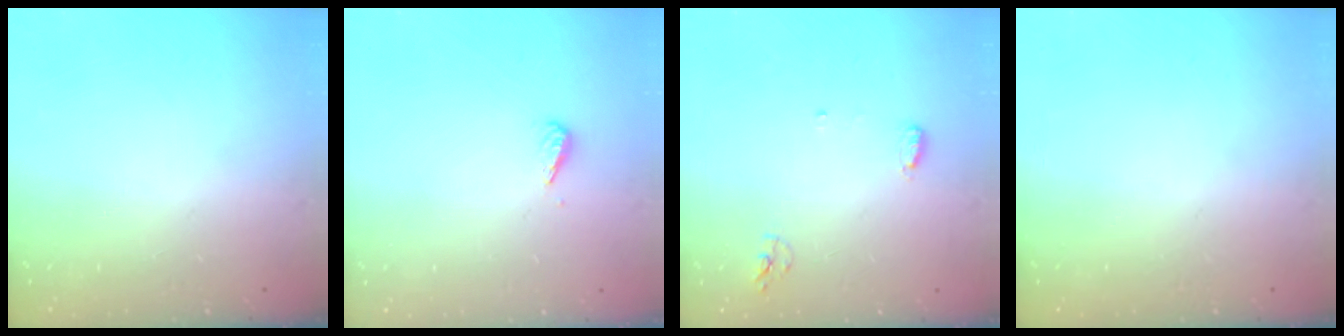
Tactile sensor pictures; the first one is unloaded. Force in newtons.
{"total": 3.0, "press": 2.9, "slide": 0.6}
{"total": 5.4, "press": 5.3, "slide": 1.1}
{"total": 0.0}